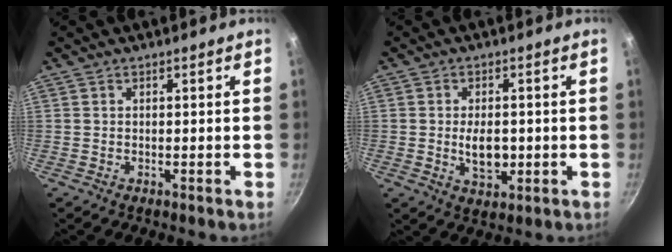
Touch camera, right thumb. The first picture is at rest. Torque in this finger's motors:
{"motor_torque": [0.43, 0.09, 0.80, -0.52, 0.16]}